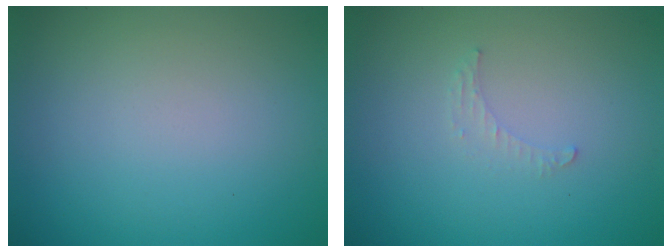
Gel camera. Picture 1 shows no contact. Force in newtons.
{"total": 0.8, "press": 0.8, "slide": 0.3}